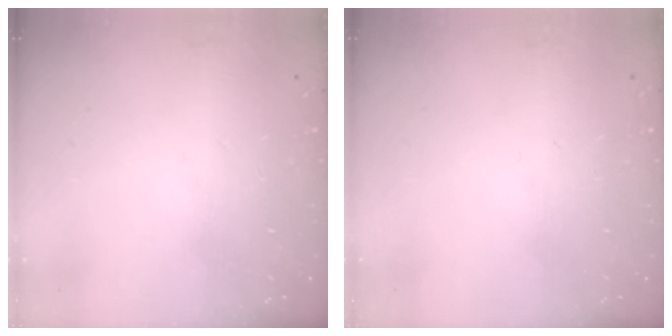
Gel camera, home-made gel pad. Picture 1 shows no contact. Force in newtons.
{"total": 0.0}